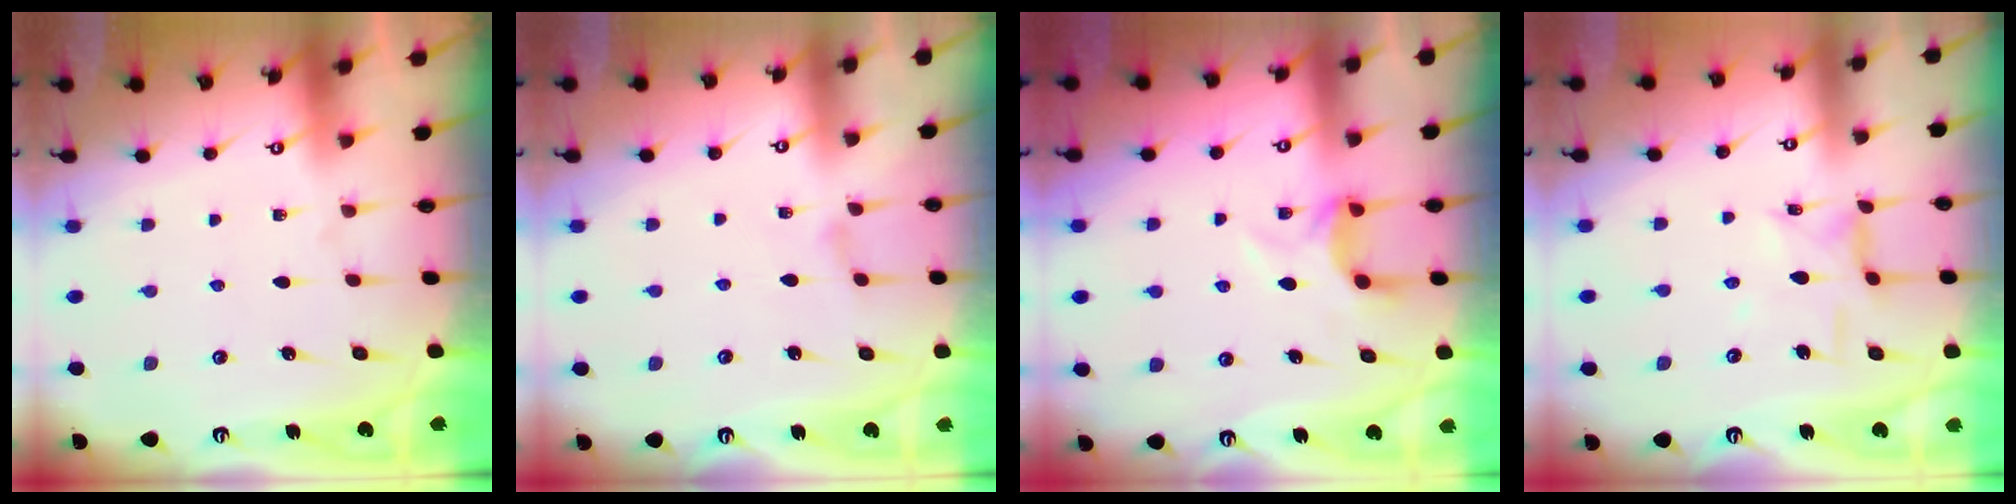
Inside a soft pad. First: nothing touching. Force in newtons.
{"total": 1.9, "press": 1.9, "slide": 0.3}
{"total": 5.0, "press": 4.9, "slide": 1.1}
{"total": 5.3, "press": 5.3, "slide": 0.3}